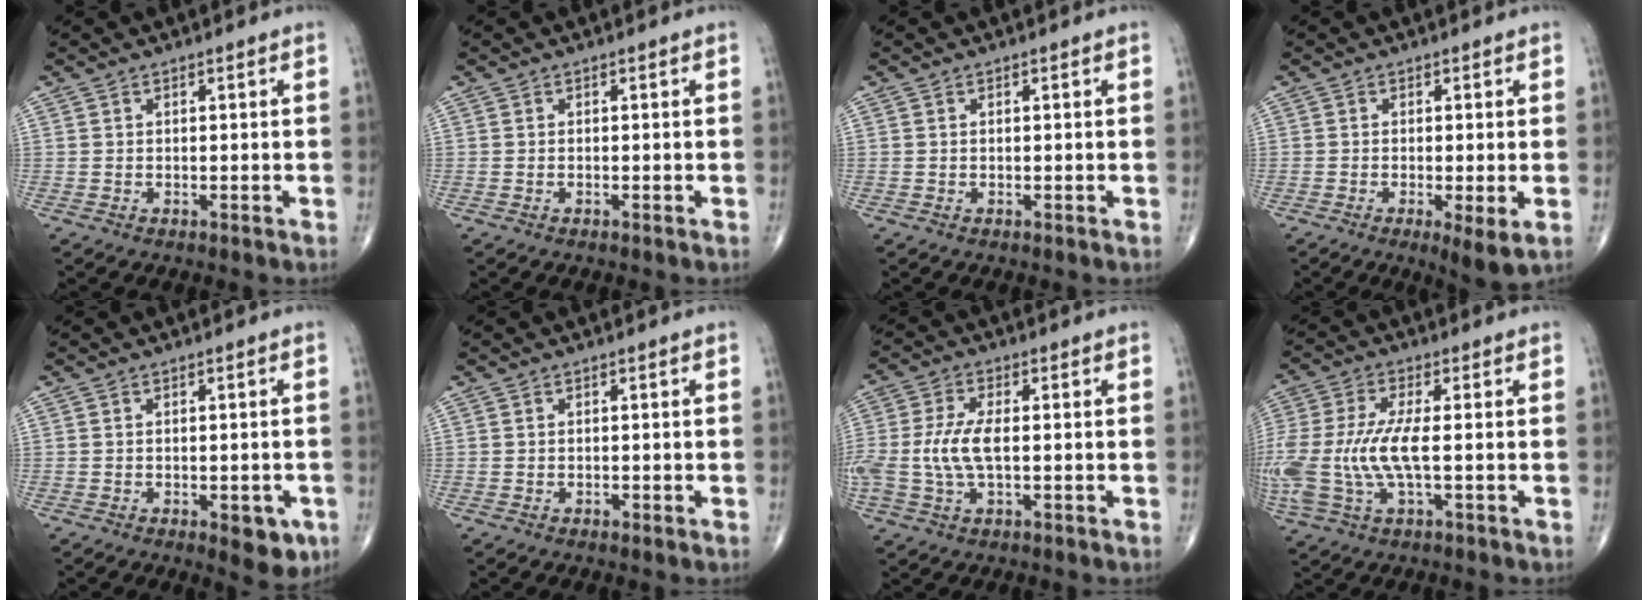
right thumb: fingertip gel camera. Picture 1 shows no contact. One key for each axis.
{"total": 0.0}
{"total": 0.0}
{"total": 4.7, "fx": -1.3, "fy": 0.9, "fz": 4.5, "tx": -0.081, "ty": -0.017, "tz": -0.025}
{"total": 5.5, "fx": -2.2, "fy": 2.5, "fz": 4.4, "tx": -0.035, "ty": 0.003, "tz": -0.020}
{"total": 0.5, "fx": -0.3, "fy": 0.3, "fz": 0.3, "tx": -0.005, "ty": 0.000, "tz": -0.005}
{"total": 8.2, "fx": -0.5, "fy": 3.6, "fz": 7.3, "tx": -0.181, "ty": 0.007, "tz": -0.009}
{"total": 13.8, "fx": -1.3, "fy": 4.9, "fz": 12.9, "tx": -0.325, "ty": 0.000, "tz": -0.022}